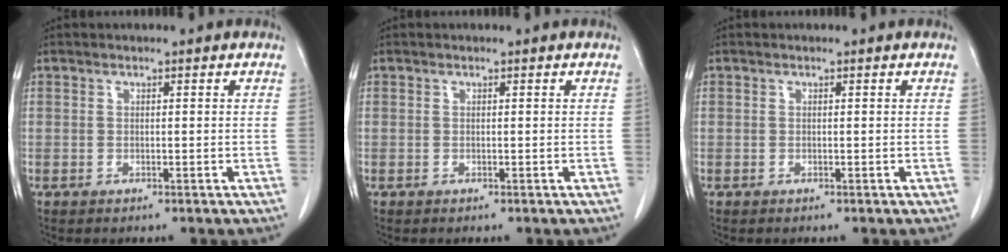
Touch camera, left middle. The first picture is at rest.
{"total": 0.0}
{"total": 0.0}